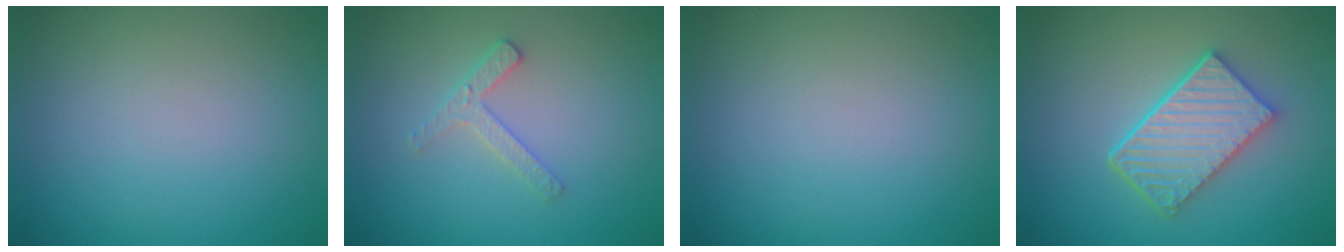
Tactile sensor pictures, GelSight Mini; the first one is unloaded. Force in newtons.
{"total": 1.9, "press": 1.8, "slide": 0.4}
{"total": 0.0}
{"total": 5.3, "press": 4.3, "slide": 3.2}